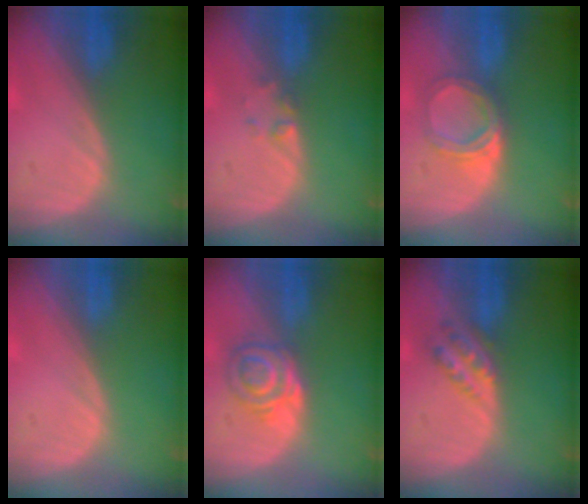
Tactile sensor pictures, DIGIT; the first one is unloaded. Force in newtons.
{"total": 1.4, "press": 1.3, "slide": 0.2}
{"total": 5.4, "press": 4.7, "slide": 2.5}
{"total": 0.0}
{"total": 5.5, "press": 5.2, "slide": 1.8}
{"total": 4.5, "press": 4.0, "slide": 2.0}